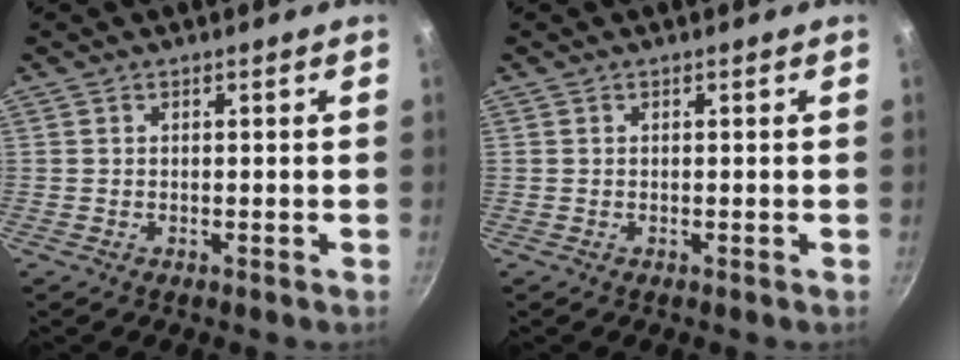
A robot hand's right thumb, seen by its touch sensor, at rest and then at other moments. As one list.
[{"total": 0.0}]